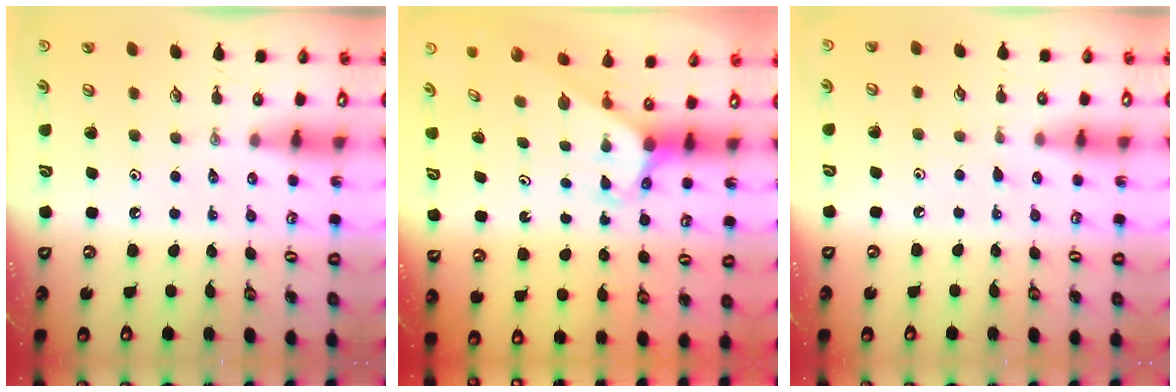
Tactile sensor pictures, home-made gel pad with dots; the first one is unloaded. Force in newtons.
{"total": 3.3, "press": 3.3, "slide": 0.2}
{"total": 3.4, "press": 3.4, "slide": 0.4}